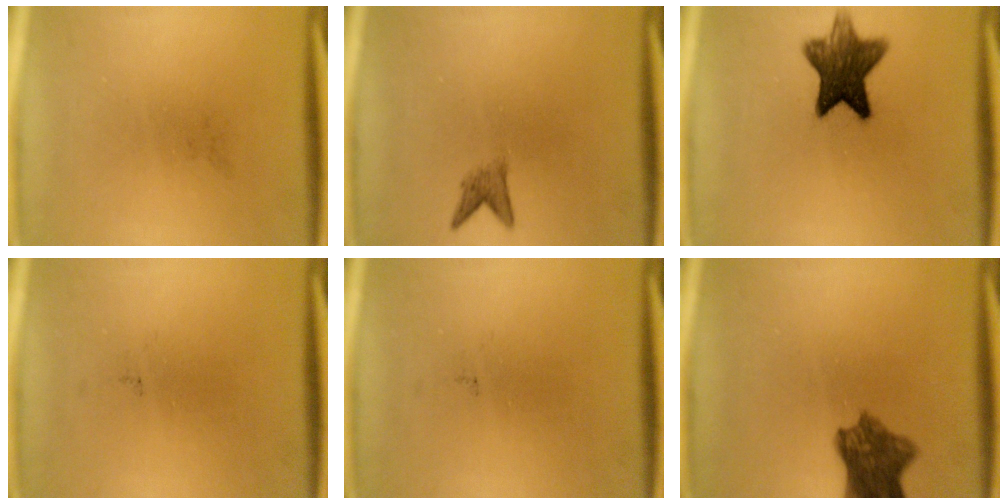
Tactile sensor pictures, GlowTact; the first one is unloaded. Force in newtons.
{"total": 1.8}
{"total": 10.2}
{"total": 0.0}
{"total": 0.0}
{"total": 7.7}